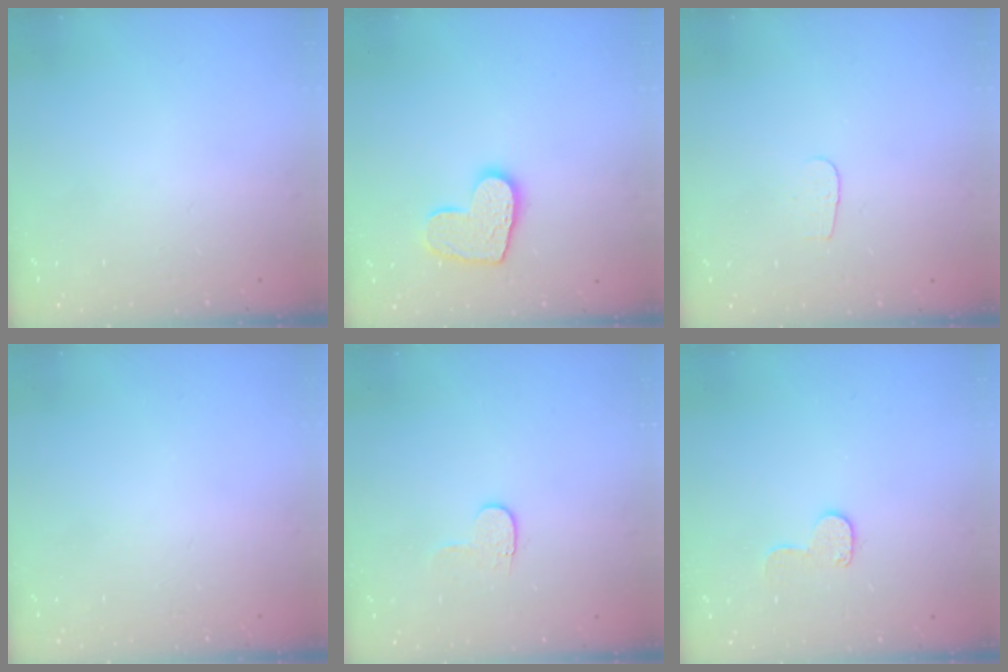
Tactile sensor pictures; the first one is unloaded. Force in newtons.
{"total": 10.6, "press": 10.6, "slide": 0.8}
{"total": 3.1, "press": 3.1, "slide": 0.2}
{"total": 0.0}
{"total": 4.1, "press": 4.1, "slide": 0.4}
{"total": 8.4, "press": 8.4, "slide": 0.5}